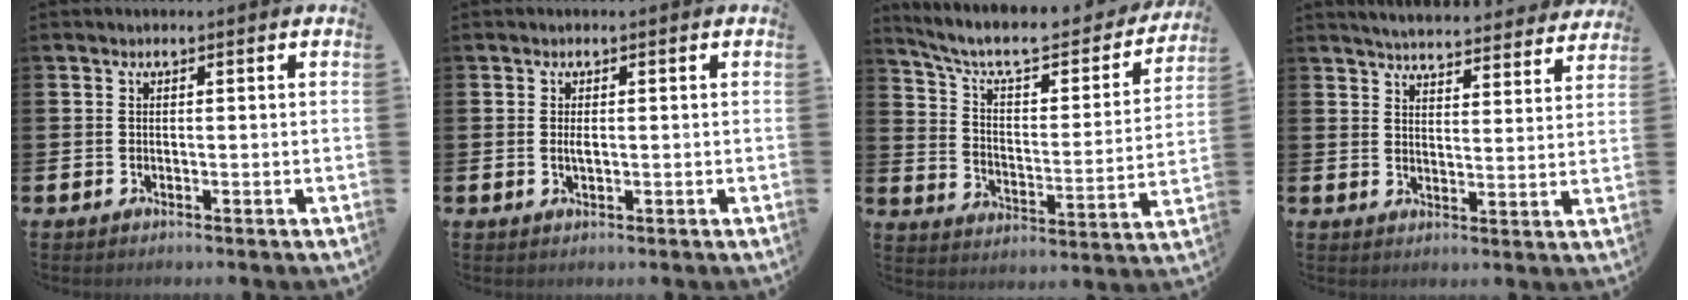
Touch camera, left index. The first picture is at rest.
{"total": 1.1, "force": [0.2, 0.4, 1.0], "torque": [-0.014, 0.001, 0.001]}
{"total": 8.4, "force": [7.0, 2.6, 3.8], "torque": [-0.098, -0.051, 0.114]}
{"total": 5.2, "force": [5.2, 0.5, 0.7], "torque": [-0.025, -0.039, 0.088]}